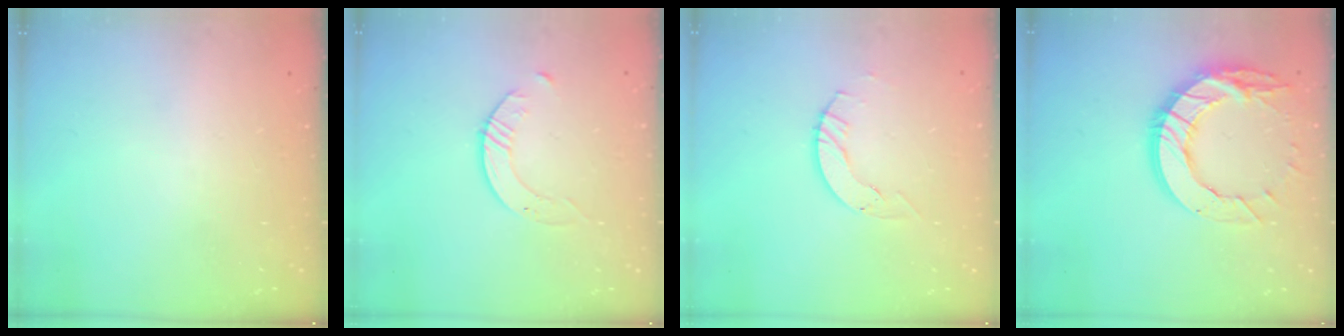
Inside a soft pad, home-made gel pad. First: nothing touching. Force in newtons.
{"total": 2.6, "press": 2.6, "slide": 0.3}
{"total": 4.5, "press": 4.5, "slide": 0.5}
{"total": 15.9, "press": 15.9, "slide": 1.3}